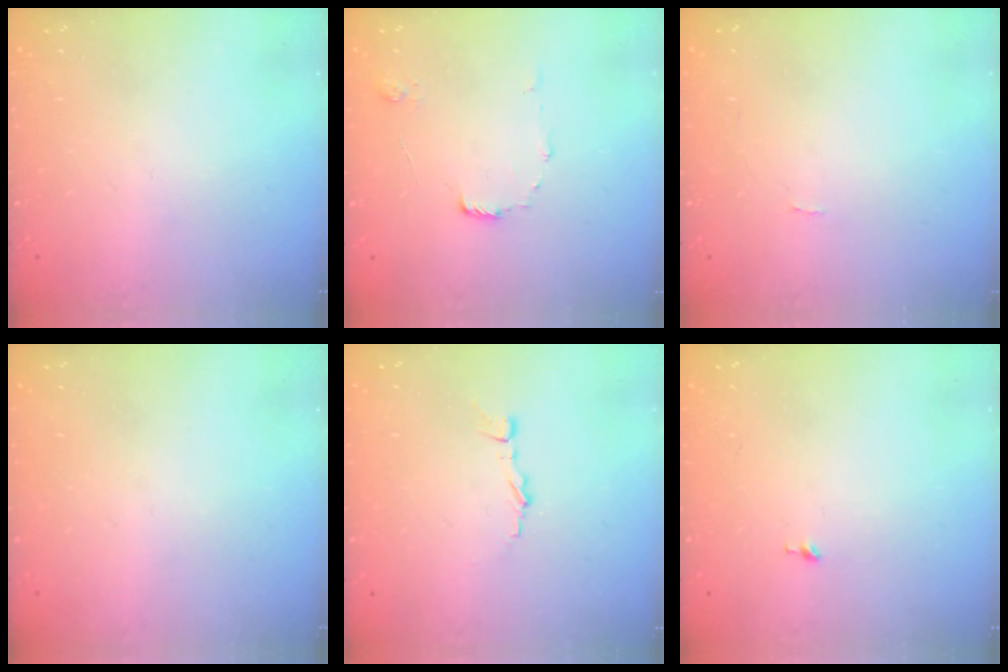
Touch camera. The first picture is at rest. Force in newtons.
{"total": 6.9, "press": 6.9, "slide": 0.6}
{"total": 0.0}
{"total": 0.0}
{"total": 4.6, "press": 4.6, "slide": 0.6}
{"total": 5.3, "press": 5.3, "slide": 0.4}